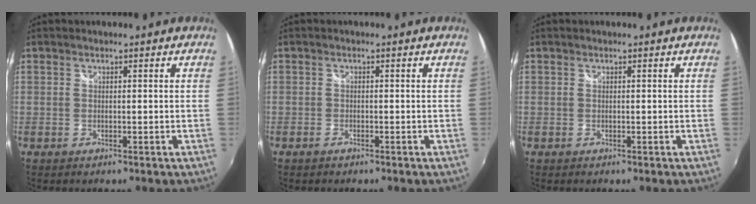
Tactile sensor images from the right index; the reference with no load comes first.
{"total": 1.0, "force": [-0.8, 0.5, 0.2], "torque": [-0.006, -0.002, -0.016]}
{"total": 0.0}